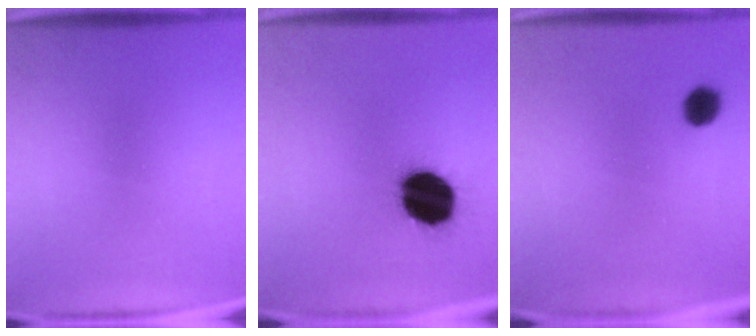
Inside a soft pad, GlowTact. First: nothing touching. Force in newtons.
{"total": 18.5}
{"total": 3.8}